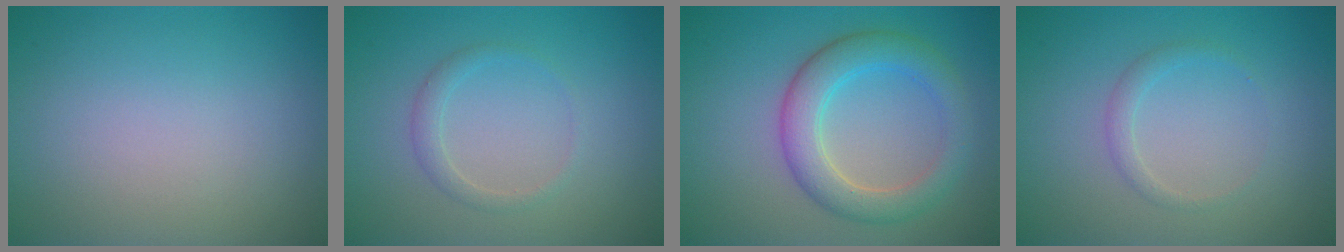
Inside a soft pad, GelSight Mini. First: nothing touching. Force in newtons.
{"total": 1.4, "press": 1.4, "slide": 0.1}
{"total": 4.9, "press": 4.9, "slide": 0.0}
{"total": 1.2, "press": 1.2, "slide": 0.1}